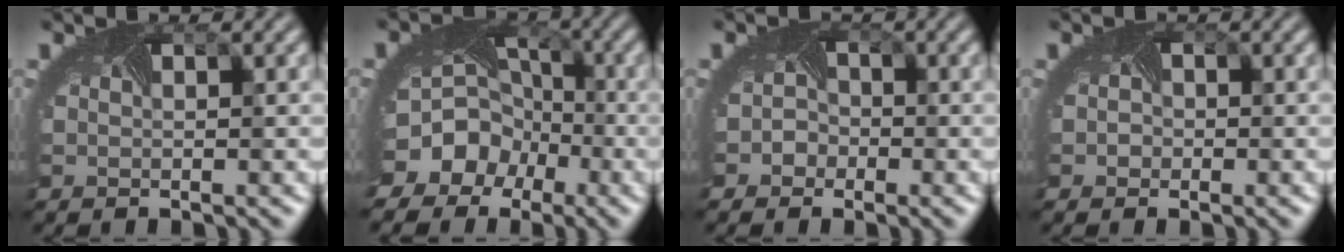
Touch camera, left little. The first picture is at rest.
{"total": 11.6, "force": [-5.4, 9.6, 3.5], "torque": [-0.079, -0.031, -0.096]}
{"total": 1.9, "force": [-1.0, 1.5, 0.2], "torque": [0.006, -0.005, -0.021]}
{"total": 1.6, "force": [0.1, 1.5, 0.5], "torque": [0.000, 0.002, -0.011]}